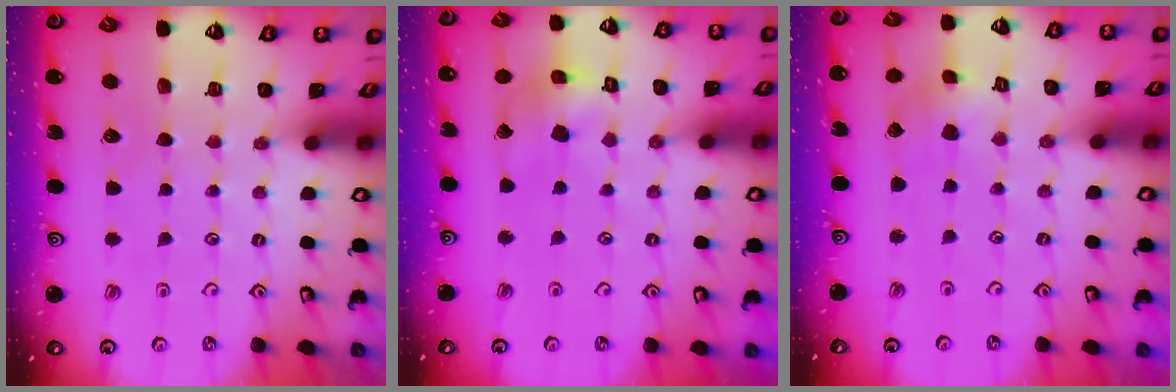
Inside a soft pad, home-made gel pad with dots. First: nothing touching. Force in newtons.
{"total": 10.0, "press": 10.0, "slide": 1.2}
{"total": 3.2, "press": 3.2, "slide": 0.3}